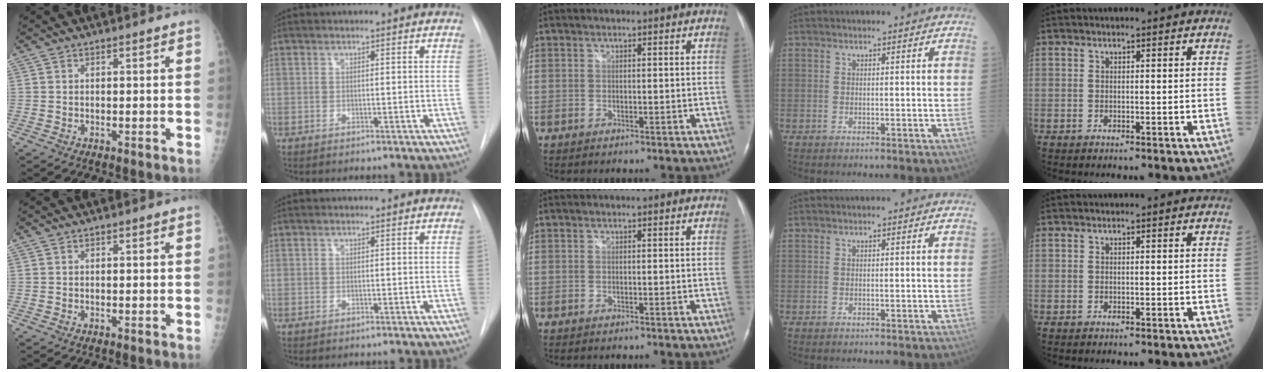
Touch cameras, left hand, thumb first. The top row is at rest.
{}